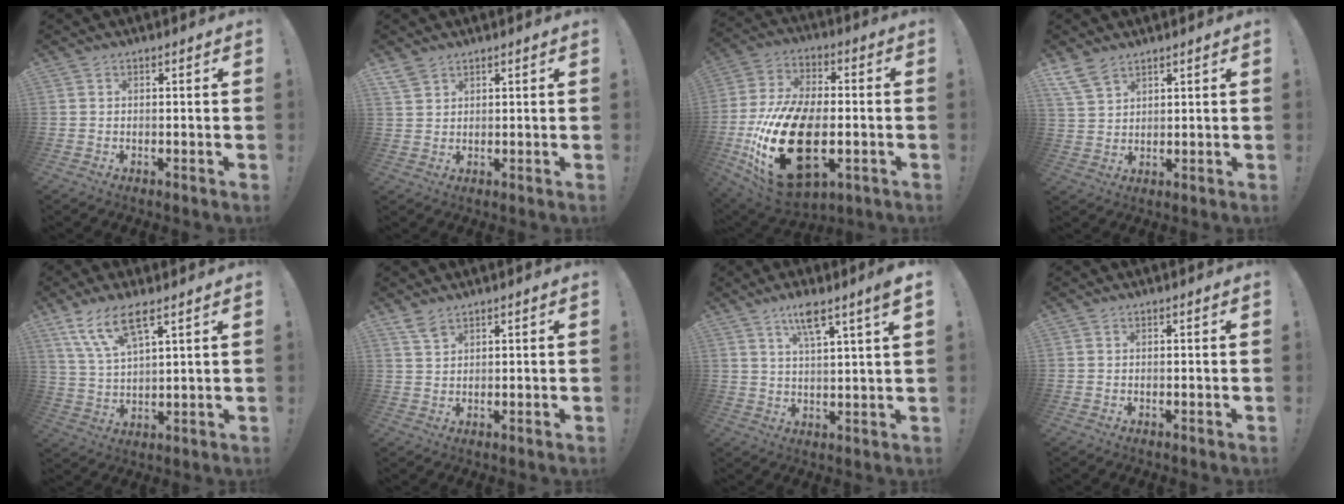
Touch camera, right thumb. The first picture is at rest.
{"total": 3.6, "force": [3.0, 1.6, 1.1], "torque": [-0.028, -0.015, 0.060]}
{"total": 27.5, "force": [-6.4, 16.2, 21.2], "torque": [-0.414, 0.032, -0.091]}
{"total": 6.5, "force": [5.0, 3.0, 2.9], "torque": [-0.068, -0.019, 0.101]}
{"total": 11.0, "force": [7.1, 3.4, 7.6], "torque": [-0.161, -0.019, 0.133]}
{"total": 3.7, "force": [2.8, 1.2, 2.1], "torque": [-0.045, -0.009, 0.052]}
{"total": 8.0, "force": [5.2, 0.8, 6.0], "torque": [-0.103, -0.019, 0.084]}
{"total": 0.0}